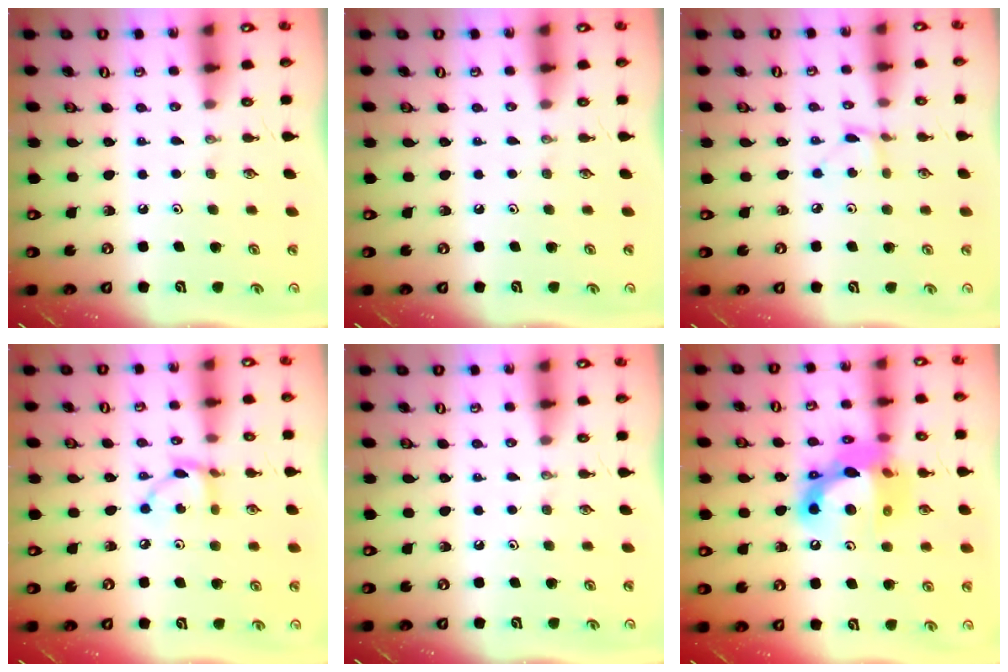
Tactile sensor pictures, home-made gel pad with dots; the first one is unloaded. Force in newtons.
{"total": 0.0}
{"total": 2.6, "press": 2.6, "slide": 0.1}
{"total": 6.0, "press": 6.0, "slide": 0.2}
{"total": 0.0}
{"total": 16.1, "press": 16.0, "slide": 1.4}